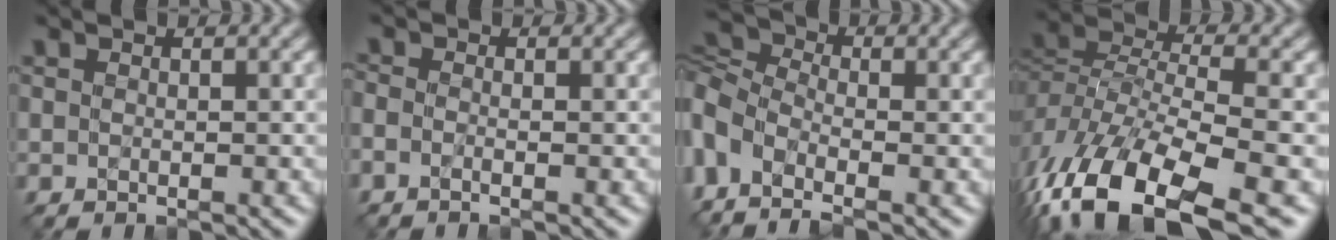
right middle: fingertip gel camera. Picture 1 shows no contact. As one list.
[{"total": 0.8, "force": [-0.8, -0.1, 0.0], "torque": [-0.016, -0.006, -0.017]}, {"total": 5.2, "force": [-2.3, 3.0, 3.5], "torque": [-0.125, 0.006, -0.057]}, {"total": 12.8, "force": [-8.2, 5.2, 8.4], "torque": [-0.218, -0.007, -0.127]}]